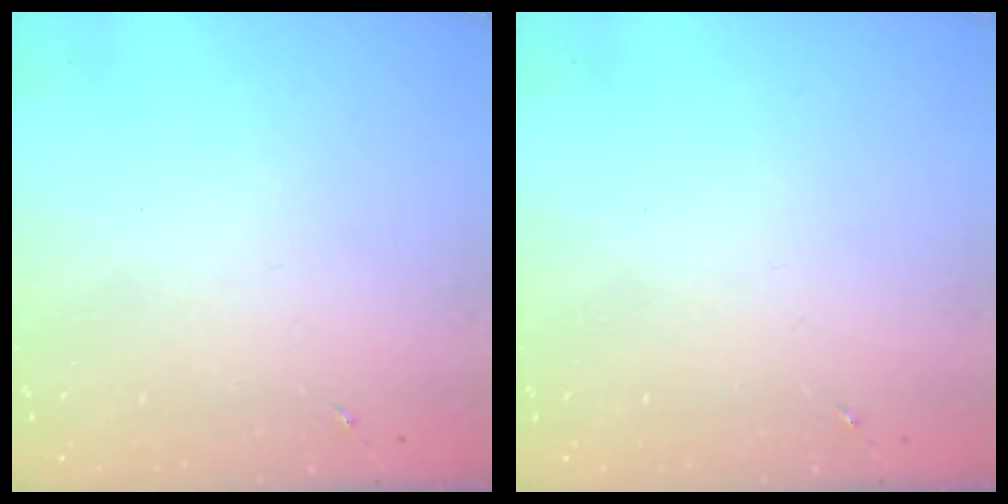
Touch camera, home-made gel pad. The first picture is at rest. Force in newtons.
{"total": 0.0}